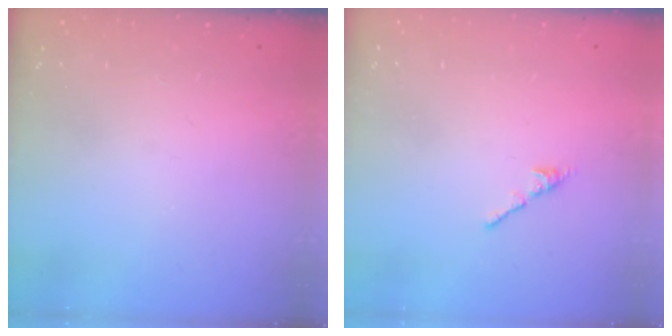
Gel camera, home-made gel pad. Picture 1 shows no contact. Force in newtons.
{"total": 2.7, "press": 2.7, "slide": 0.7}